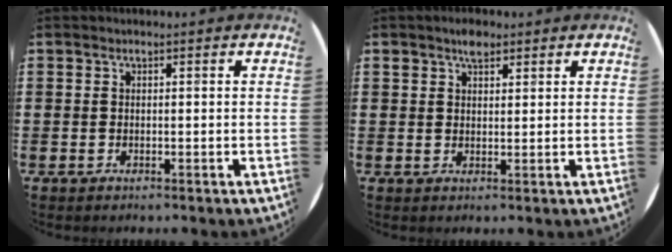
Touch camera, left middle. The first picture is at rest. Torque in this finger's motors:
{"motor_torque": [0.47, -0.39, 0.05, 0.07]}